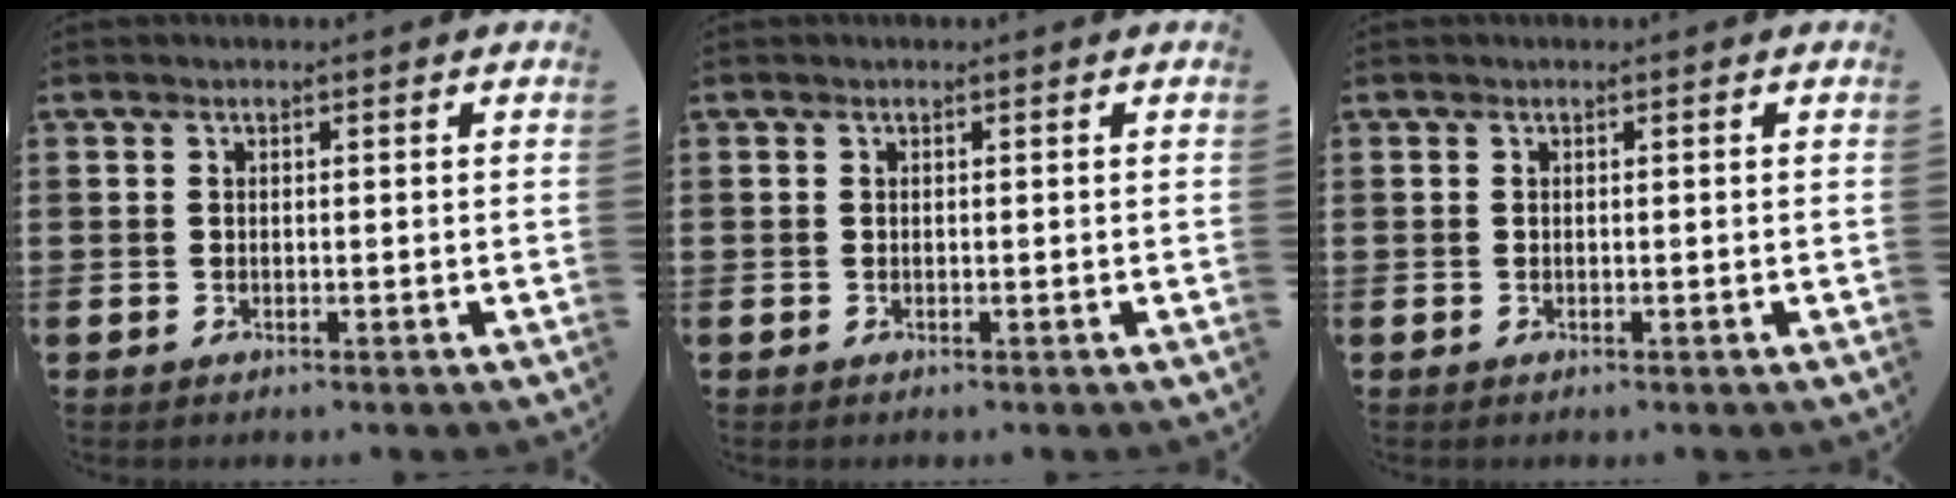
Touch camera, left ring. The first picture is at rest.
{"total": 0.0}
{"total": 0.0}